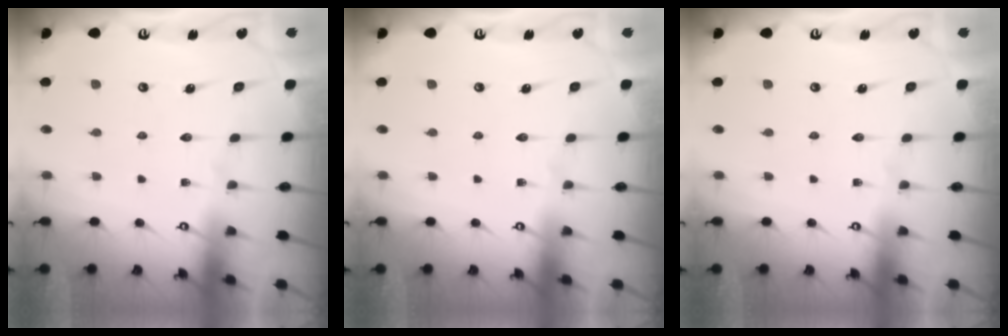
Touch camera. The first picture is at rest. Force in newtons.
{"total": 0.0}
{"total": 0.0}